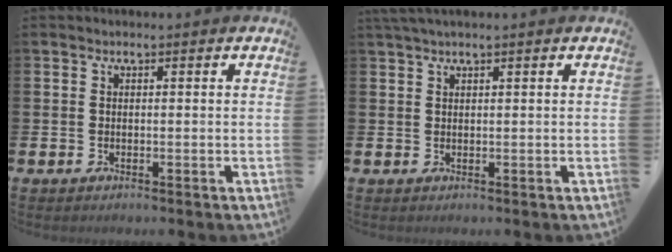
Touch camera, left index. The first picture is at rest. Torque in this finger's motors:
{"motor_torque": [-0.02, -0.34, 0.69, 0.21]}